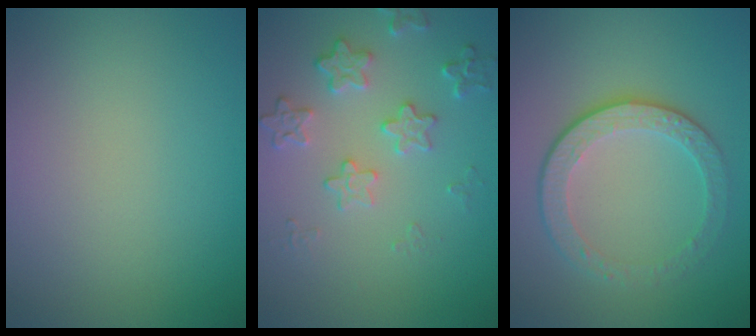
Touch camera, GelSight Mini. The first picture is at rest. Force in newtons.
{"total": 2.9, "press": 2.3, "slide": 1.8}
{"total": 4.5, "press": 3.2, "slide": 3.1}